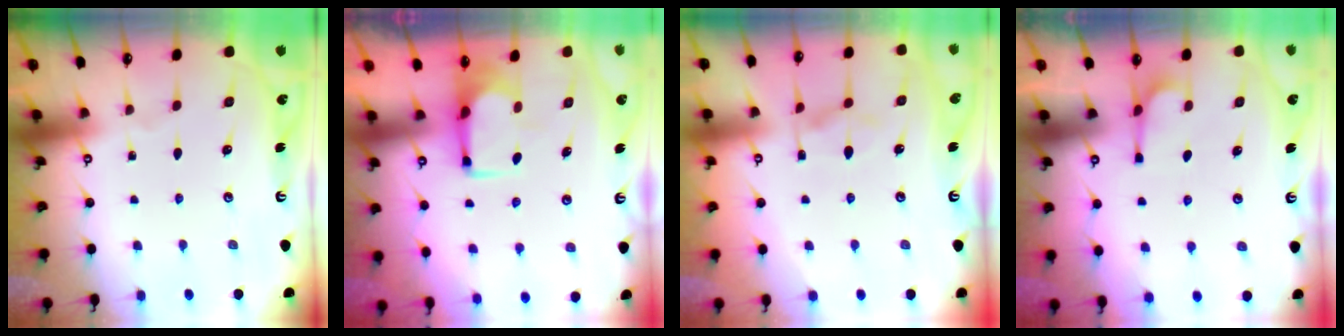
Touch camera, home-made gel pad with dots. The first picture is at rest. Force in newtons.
{"total": 1.9, "press": 1.6, "slide": 1.0}
{"total": 2.3, "press": 2.0, "slide": 1.2}
{"total": 1.1, "press": 0.2, "slide": 1.1}